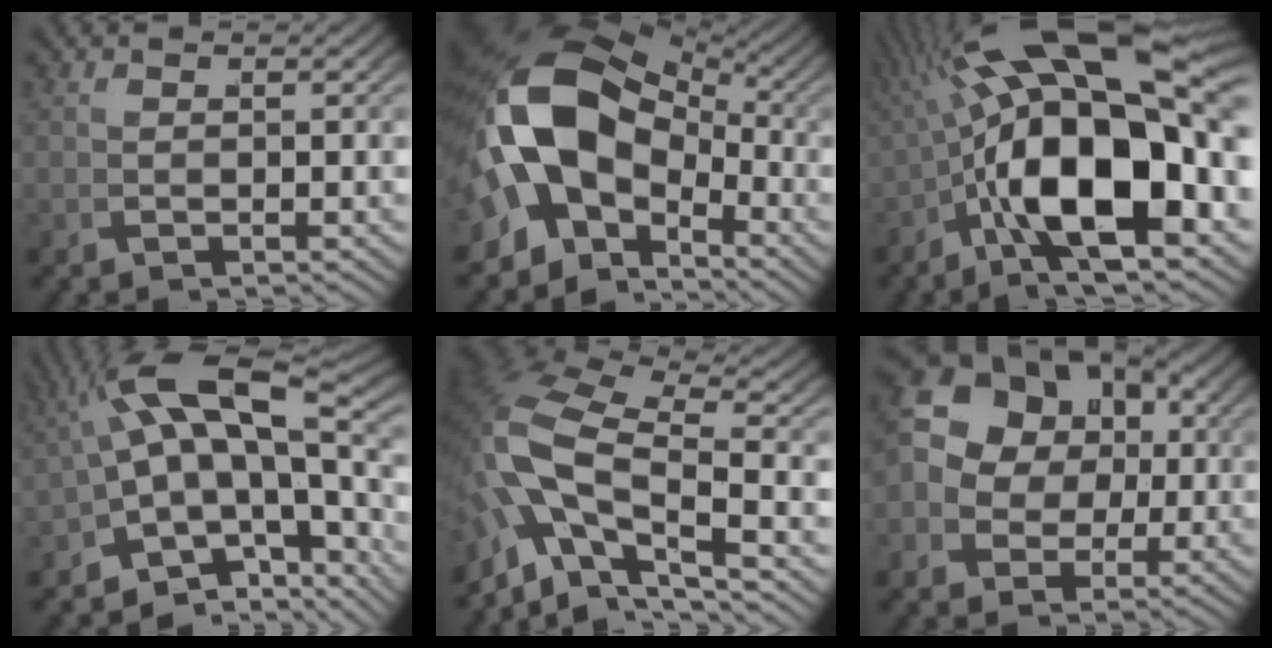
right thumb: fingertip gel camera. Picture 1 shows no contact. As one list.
[{"total": 16.0, "force": [-0.6, 10.7, 12.0], "torque": [-0.258, -0.044, 0.013]}, {"total": 18.2, "force": [0.5, 9.5, 15.5], "torque": [-0.287, -0.035, 0.022]}, {"total": 13.0, "force": [-1.2, 8.0, 10.1], "torque": [-0.194, -0.039, -0.004]}, {"total": 12.6, "force": [-0.8, 8.0, 9.8], "torque": [-0.227, -0.042, 0.004]}, {"total": 10.2, "force": [1.9, 7.7, 6.3], "torque": [-0.136, -0.010, 0.038]}]